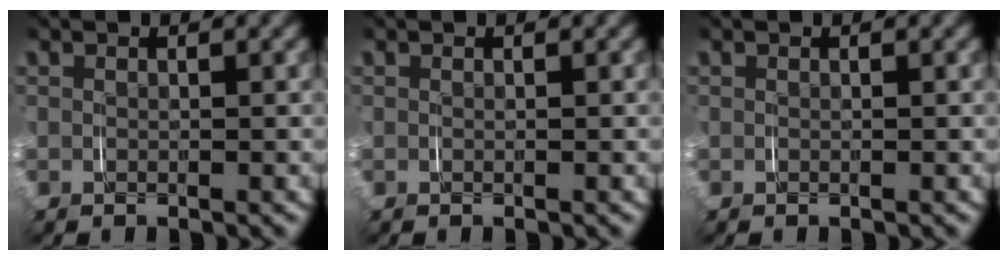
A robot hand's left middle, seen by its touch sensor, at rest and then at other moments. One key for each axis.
{"total": 0.0}
{"total": 0.0}